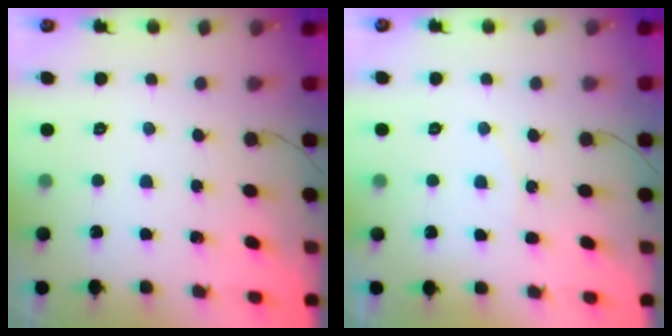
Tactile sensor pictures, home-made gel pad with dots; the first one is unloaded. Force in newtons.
{"total": 5.0, "press": 5.0, "slide": 0.4}